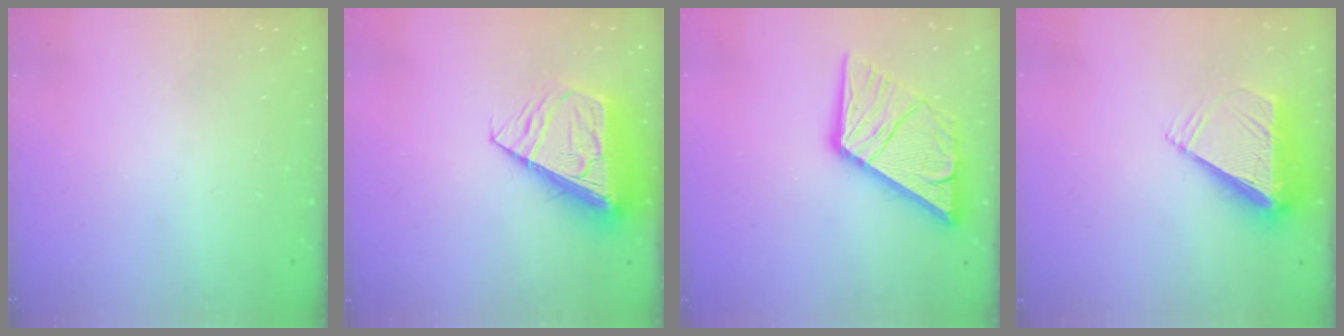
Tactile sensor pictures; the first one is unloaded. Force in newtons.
{"total": 11.2, "press": 11.1, "slide": 1.6}
{"total": 17.9, "press": 17.8, "slide": 2.1}
{"total": 7.7, "press": 7.7, "slide": 1.1}